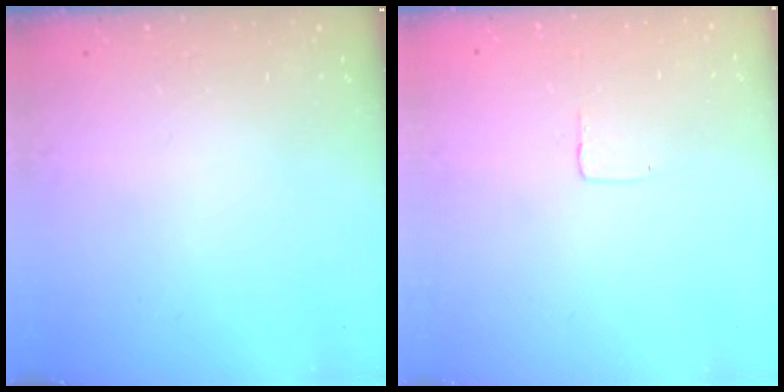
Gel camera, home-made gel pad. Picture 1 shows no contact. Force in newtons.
{"total": 2.5, "press": 2.5, "slide": 0.1}